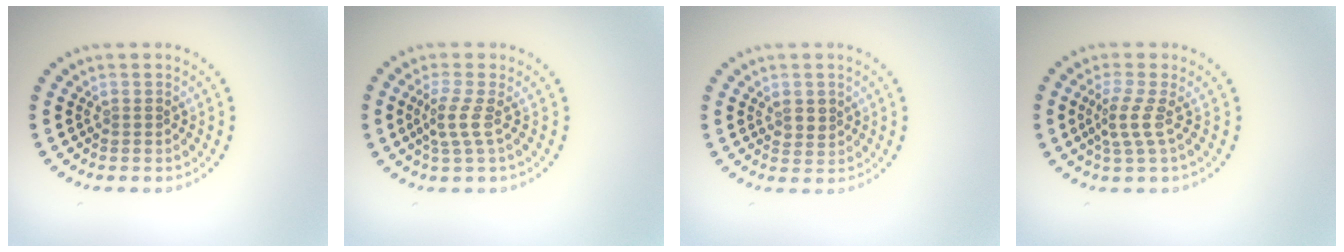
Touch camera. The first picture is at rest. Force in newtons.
{"total": 2.1, "press": 1.4, "slide": 1.5}
{"total": 1.5, "press": 1.4, "slide": 0.4}
{"total": 2.3, "press": 1.6, "slide": 1.7}